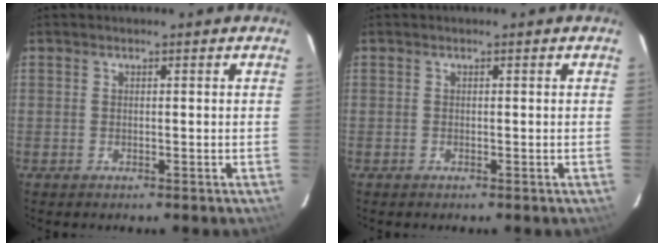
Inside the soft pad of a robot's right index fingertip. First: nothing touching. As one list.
[{"total": 0.0}]